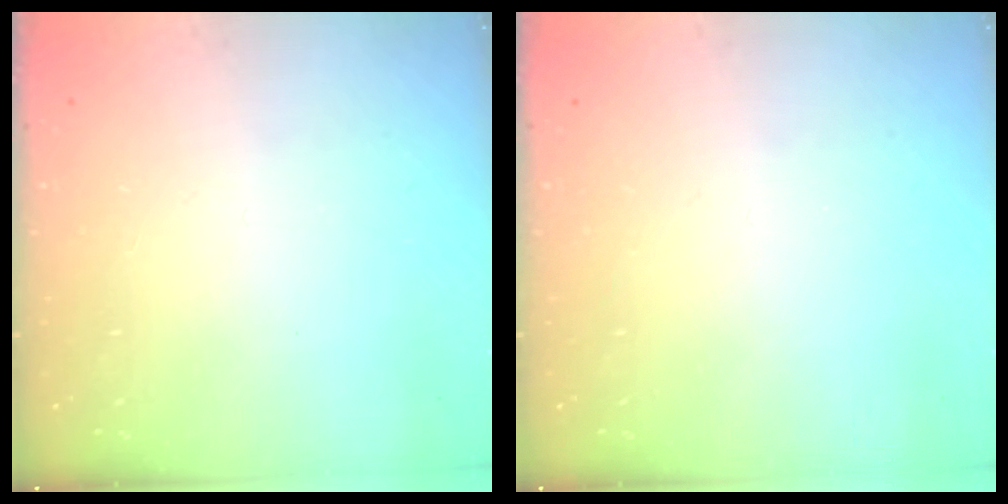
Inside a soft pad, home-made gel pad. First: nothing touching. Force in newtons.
{"total": 0.0}